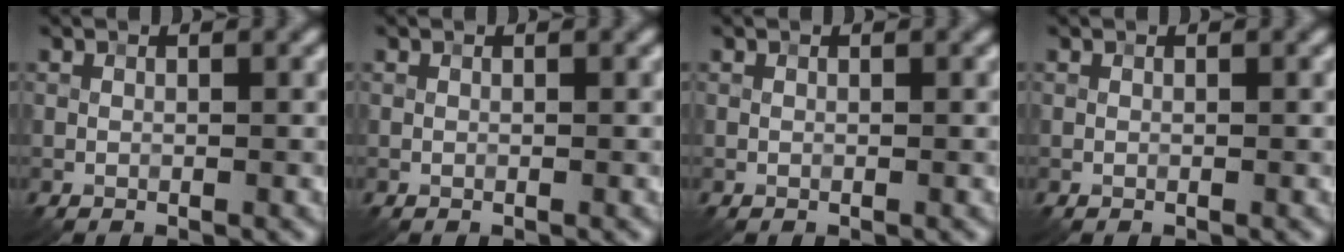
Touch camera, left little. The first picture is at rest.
{"total": 0.0}
{"total": 0.0}
{"total": 0.0}